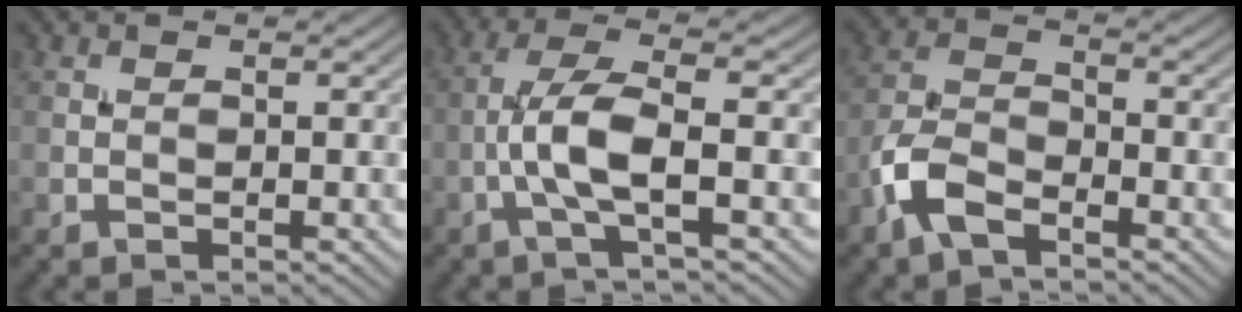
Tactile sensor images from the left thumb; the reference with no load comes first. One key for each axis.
{"total": 5.9, "fx": -1.5, "fy": 1.2, "fz": 5.6, "tx": -0.115, "ty": 0.017, "tz": -0.040}
{"total": 5.8, "fx": -3.7, "fy": 2.6, "fz": 3.7, "tx": -0.084, "ty": -0.001, "tz": -0.092}